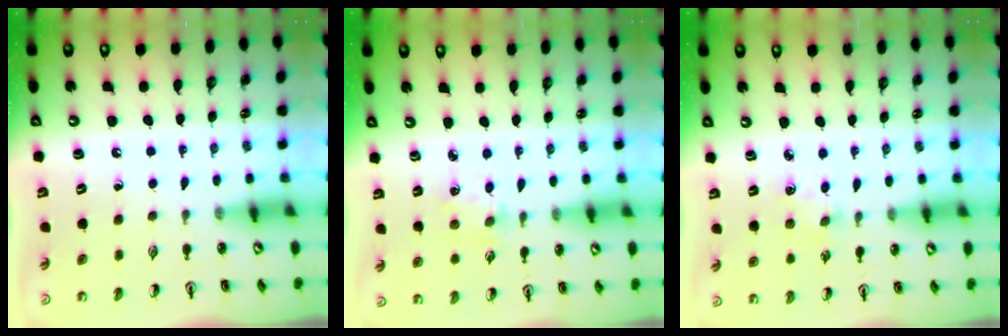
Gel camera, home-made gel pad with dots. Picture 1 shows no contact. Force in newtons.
{"total": 0.9, "press": 0.9, "slide": 0.2}
{"total": 2.3, "press": 2.3, "slide": 0.4}